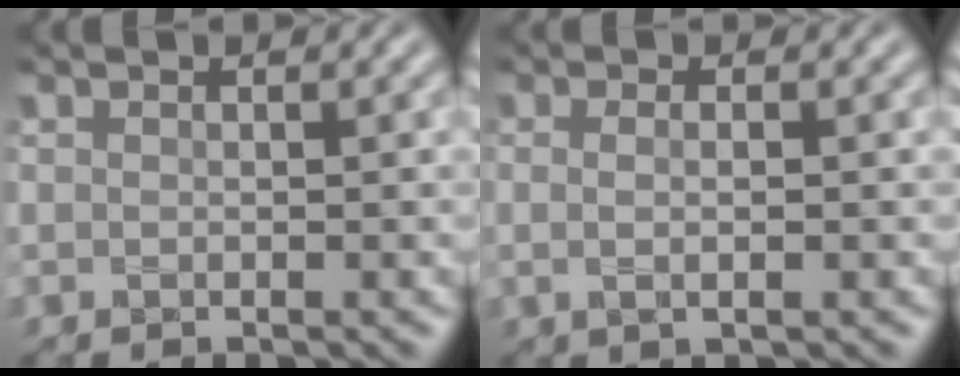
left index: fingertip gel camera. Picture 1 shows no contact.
{"total": 1.7, "force": [0.0, 0.6, 1.6], "torque": [-0.026, -0.004, -0.004]}